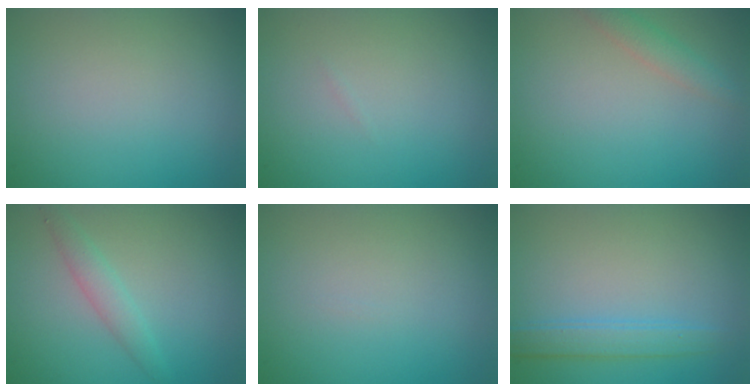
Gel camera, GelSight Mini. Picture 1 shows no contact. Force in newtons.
{"total": 0.0}
{"total": 1.8, "press": 1.8, "slide": 0.1}
{"total": 1.9, "press": 1.9, "slide": 0.1}
{"total": 0.0}
{"total": 2.6, "press": 2.6, "slide": 0.0}